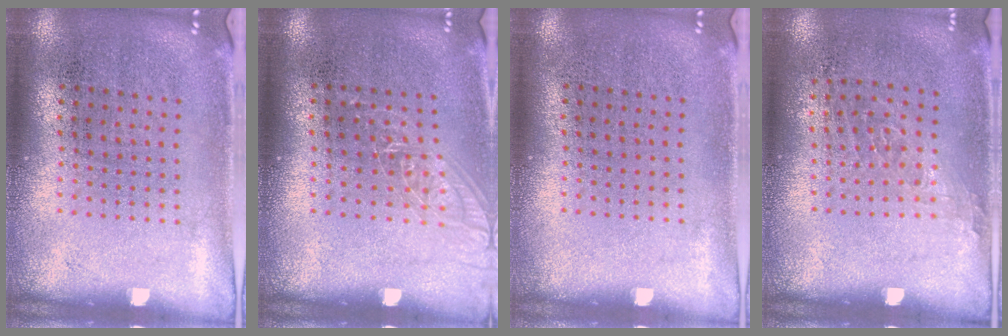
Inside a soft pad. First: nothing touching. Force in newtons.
{"total": 1.1, "press": 1.1, "slide": 0.2}
{"total": 0.0}
{"total": 1.0, "press": 0.7, "slide": 0.6}